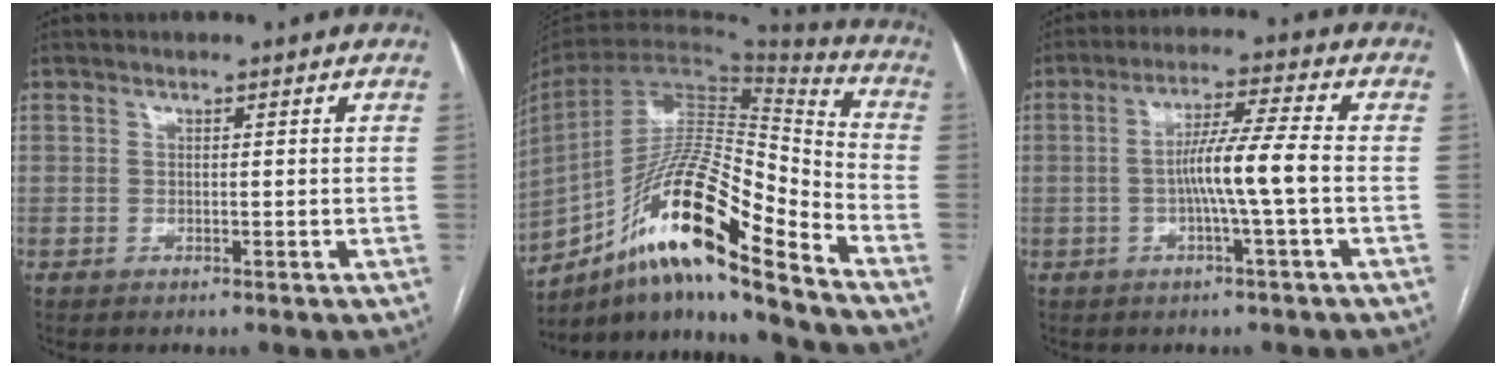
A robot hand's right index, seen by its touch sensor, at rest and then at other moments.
{"total": 20.7, "force": [-13.1, 2.2, 15.9], "torque": [-0.292, 0.008, -0.232]}
{"total": 7.5, "force": [-1.3, -0.9, 7.4], "torque": [-0.134, 0.008, -0.024]}